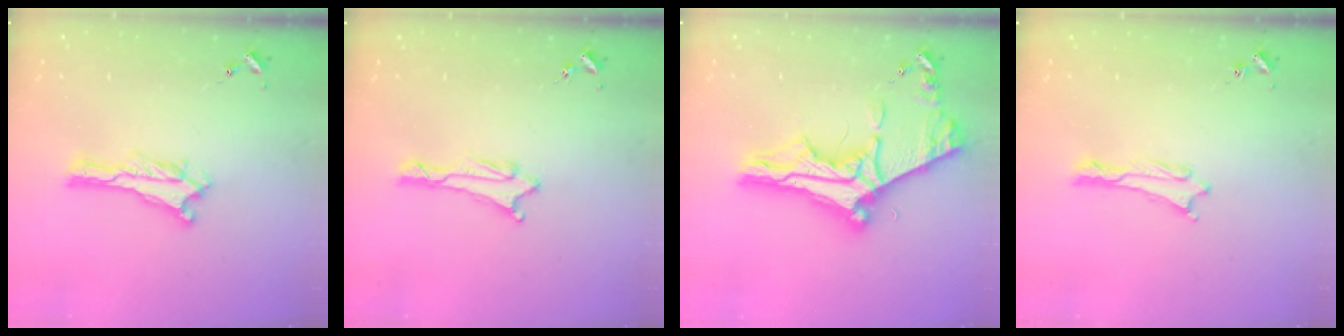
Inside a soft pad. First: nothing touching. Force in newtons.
{"total": 1.3, "press": 1.3, "slide": 0.1}
{"total": 10.6, "press": 10.5, "slide": 1.3}
{"total": 0.0}